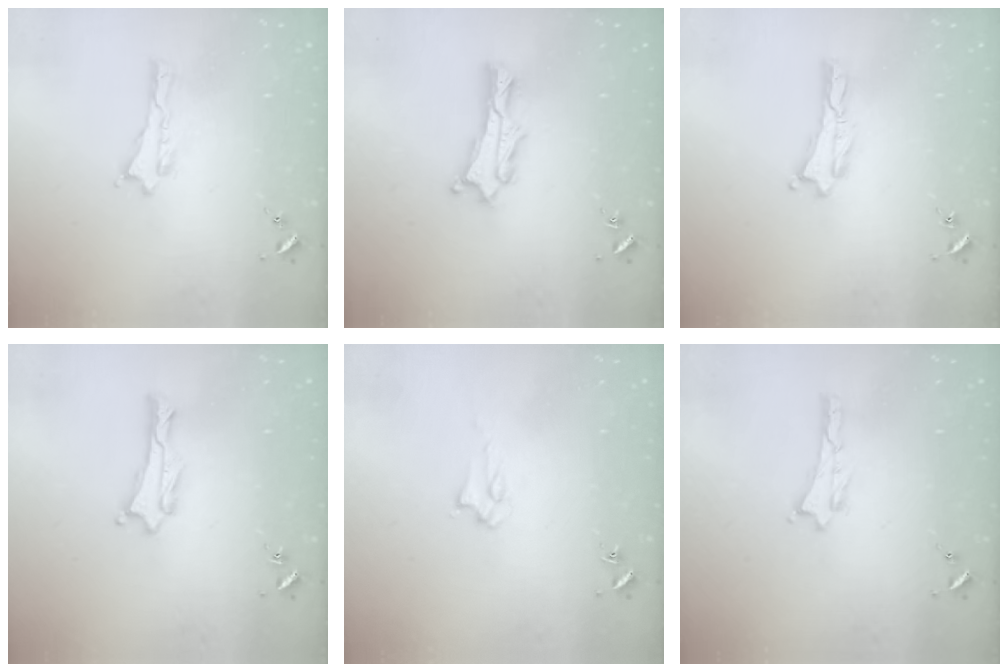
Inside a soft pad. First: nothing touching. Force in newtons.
{"total": 1.5, "press": 1.4, "slide": 0.2}
{"total": 0.0}
{"total": 0.6, "press": 0.5, "slide": 0.1}
{"total": 1.6, "press": 1.6, "slide": 0.2}
{"total": 0.0}